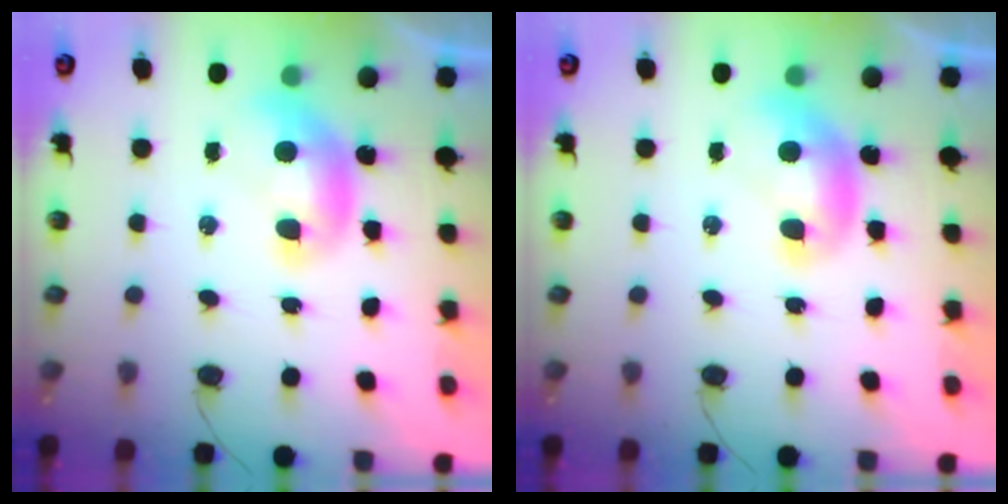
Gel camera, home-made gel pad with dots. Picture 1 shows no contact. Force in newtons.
{"total": 0.0}